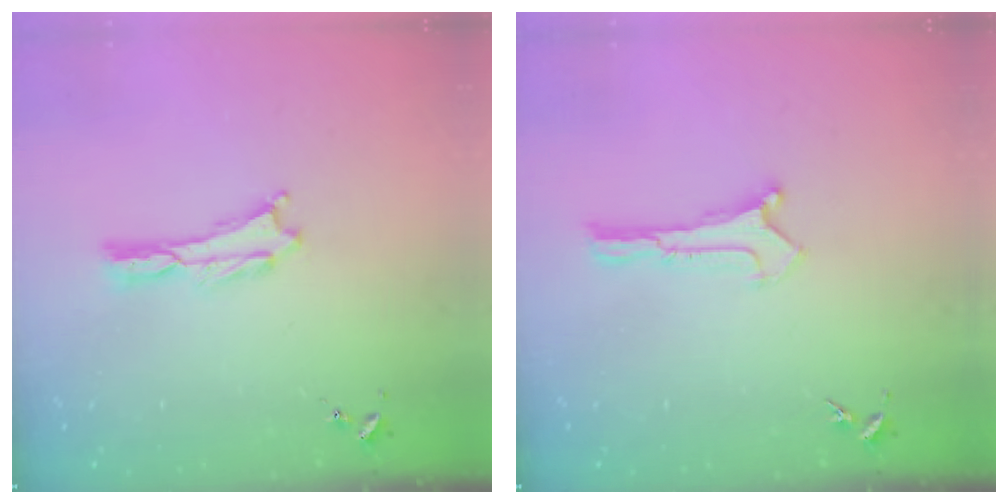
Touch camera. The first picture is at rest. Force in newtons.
{"total": 0.0}